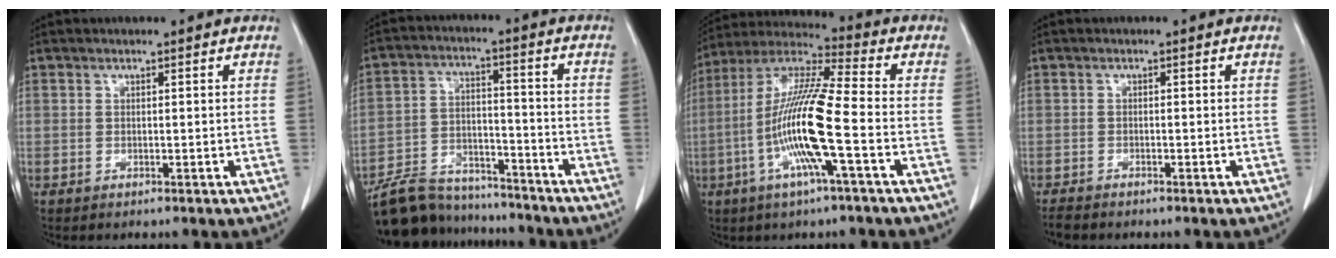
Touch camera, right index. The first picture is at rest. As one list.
[{"total": 15.6, "force": [-14.0, 5.4, 4.2], "torque": [-0.085, 0.020, -0.229]}, {"total": 15.6, "force": [-4.0, 0.8, 15.1], "torque": [-0.308, -0.003, -0.083]}, {"total": 2.8, "force": [-2.3, 1.0, 1.2], "torque": [-0.027, -0.004, -0.036]}]